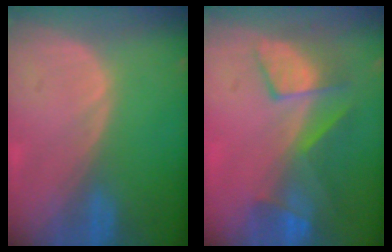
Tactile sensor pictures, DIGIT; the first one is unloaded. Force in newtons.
{"total": 8.1, "press": 7.6, "slide": 2.7}